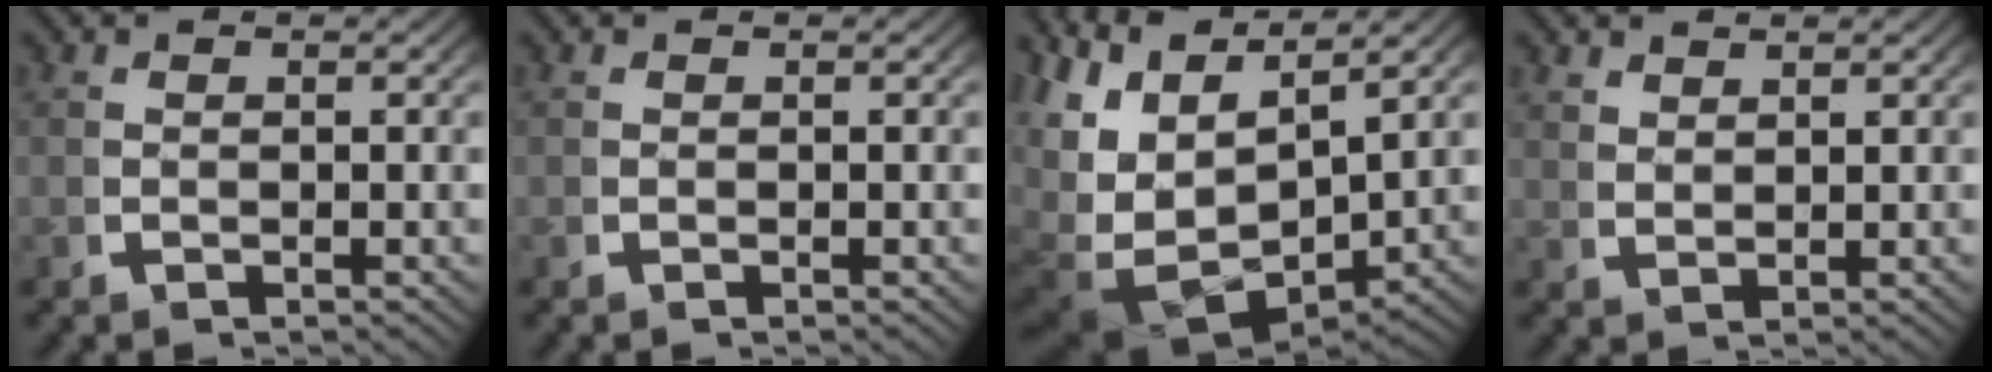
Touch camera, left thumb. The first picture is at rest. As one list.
[{"total": 0.0}, {"total": 11.1, "force": [-1.1, 7.3, 8.3], "torque": [-0.189, -0.051, 0.006]}, {"total": 1.6, "force": [1.6, -0.1, 0.1], "torque": [0.008, 0.007, 0.037]}]